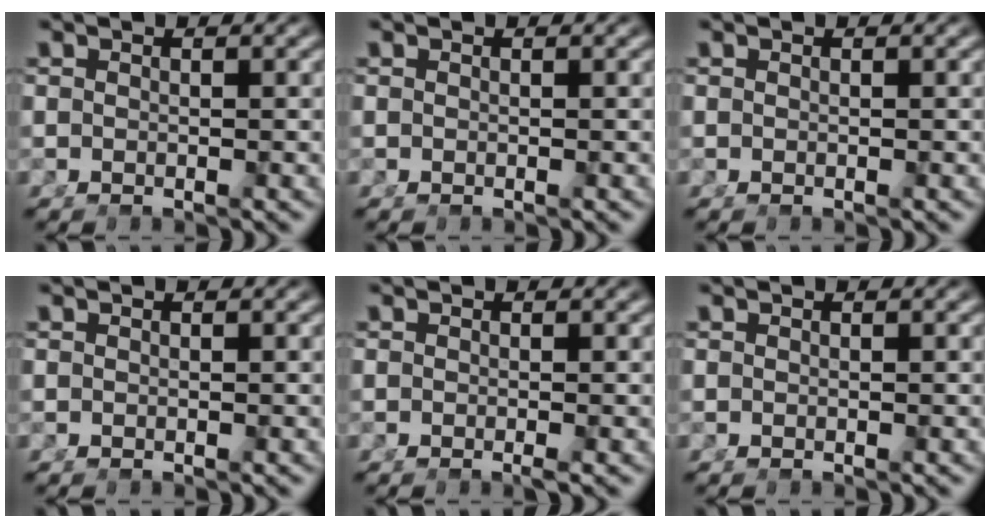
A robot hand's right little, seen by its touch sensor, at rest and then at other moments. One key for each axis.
{"total": 0.0}
{"total": 0.0}
{"total": 0.0}
{"total": 0.5, "fx": -0.4, "fy": 0.0, "fz": 0.4, "tx": -0.004, "ty": 0.001, "tz": -0.009}
{"total": 0.0}